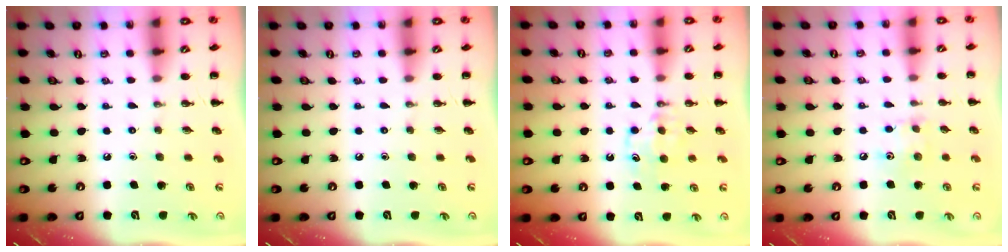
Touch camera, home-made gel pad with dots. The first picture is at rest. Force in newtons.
{"total": 0.0}
{"total": 5.1, "press": 4.7, "slide": 1.7}
{"total": 7.7, "press": 7.5, "slide": 1.3}